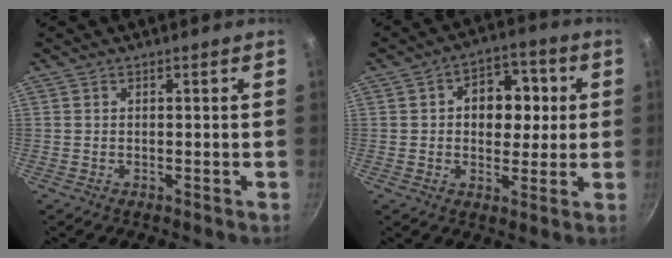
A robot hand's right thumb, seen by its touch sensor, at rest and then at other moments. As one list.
[{"total": 10.9, "force": [1.6, 7.9, 7.3], "torque": [-0.056, 0.009, 0.014]}]